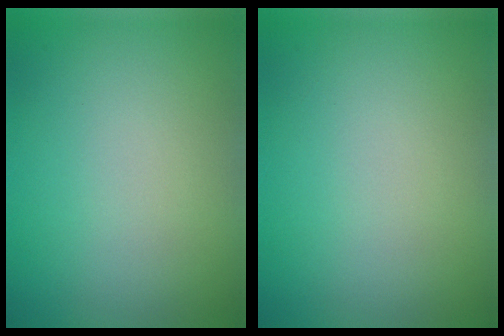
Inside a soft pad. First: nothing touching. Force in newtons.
{"total": 0.0}